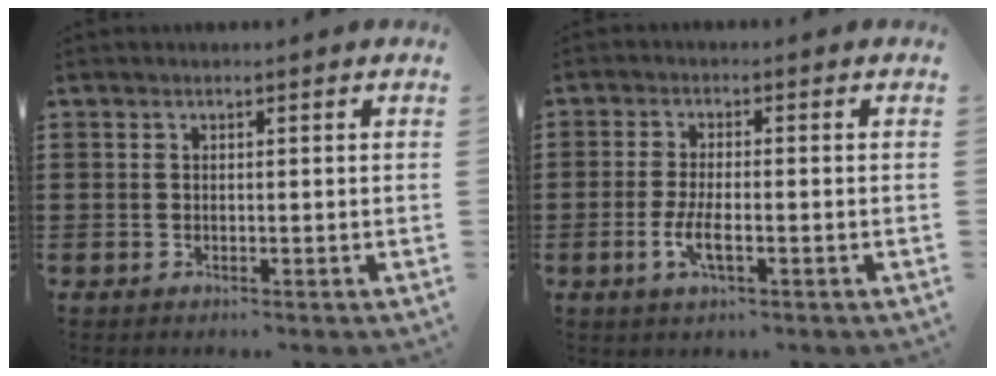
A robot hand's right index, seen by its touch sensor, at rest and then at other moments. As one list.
[{"total": 4.1, "force": [-1.4, 1.1, 3.6], "torque": [-0.073, -0.002, -0.028]}]